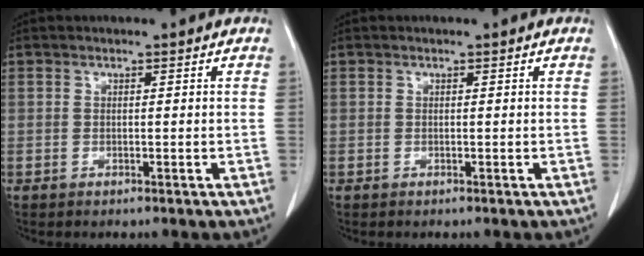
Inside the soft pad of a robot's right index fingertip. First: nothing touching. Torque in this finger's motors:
{"motor_torque": [-0.04, 0.03, 0.01, 0.00]}